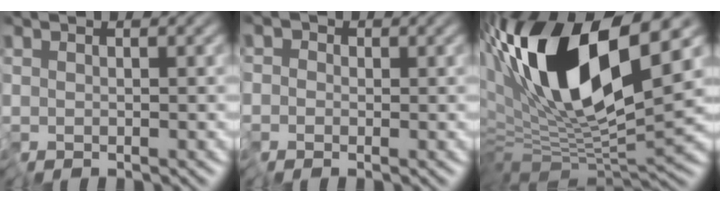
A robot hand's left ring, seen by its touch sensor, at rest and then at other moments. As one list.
[{"total": 1.4, "force": [-0.6, 1.3, 0.3], "torque": [0.012, 0.006, -0.014]}, {"total": 15.6, "force": [4.1, 4.7, 14.3], "torque": [-0.269, 0.011, 0.060]}]